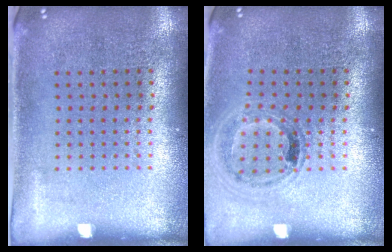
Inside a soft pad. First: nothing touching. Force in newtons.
{"total": 0.9, "press": 0.9, "slide": 0.1}